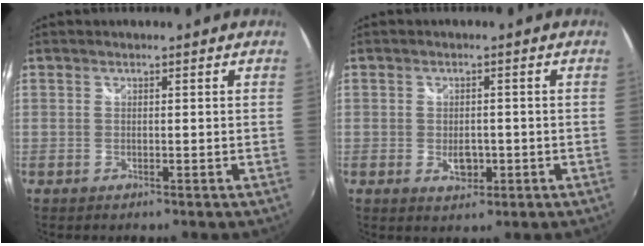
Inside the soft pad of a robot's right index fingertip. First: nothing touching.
{"total": 3.5, "force": [-1.0, 2.3, 2.4], "torque": [-0.041, -0.003, -0.012]}